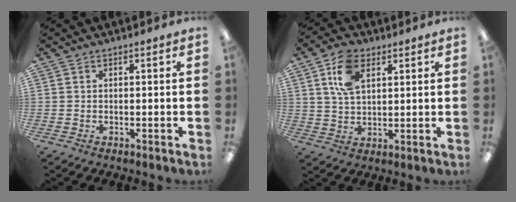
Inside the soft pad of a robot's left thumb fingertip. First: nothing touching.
{"total": 10.2, "force": [4.4, 6.3, 6.6], "torque": [-0.132, 0.004, 0.082]}